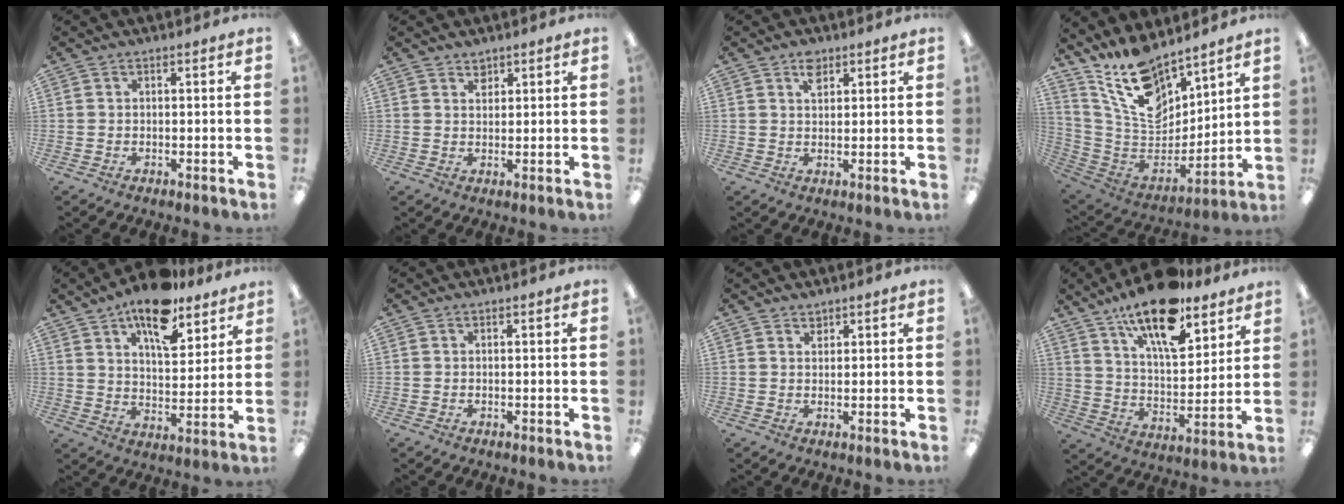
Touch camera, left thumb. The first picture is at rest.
{"total": 2.2, "force": [1.8, 1.2, 0.4], "torque": [0.008, -0.009, 0.031]}
{"total": 3.8, "force": [2.4, 2.2, 2.0], "torque": [-0.020, -0.008, 0.039]}
{"total": 16.2, "force": [13.0, 6.9, 6.8], "torque": [-0.146, -0.087, 0.240]}
{"total": 15.2, "force": [11.0, 6.4, 8.2], "torque": [-0.118, -0.062, 0.189]}
{"total": 0.0}
{"total": 1.6, "force": [1.4, 0.7, 0.1], "torque": [0.006, -0.005, 0.026]}
{"total": 17.5, "force": [13.0, 6.2, 9.9], "torque": [-0.161, -0.073, 0.218]}